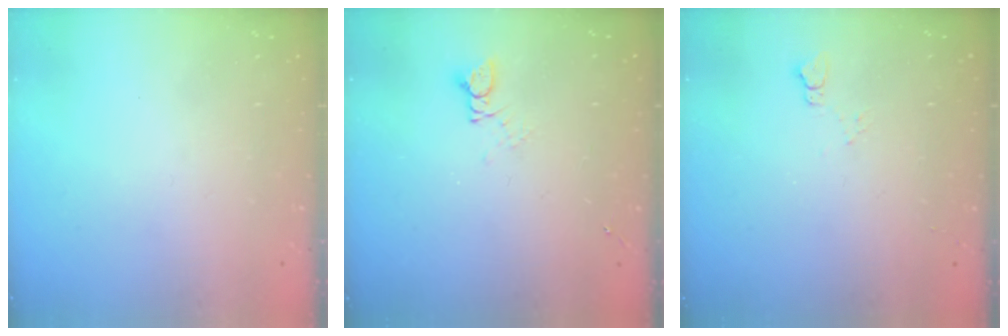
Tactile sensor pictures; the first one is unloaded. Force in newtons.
{"total": 2.4, "press": 2.4, "slide": 0.2}
{"total": 3.8, "press": 3.8, "slide": 0.5}